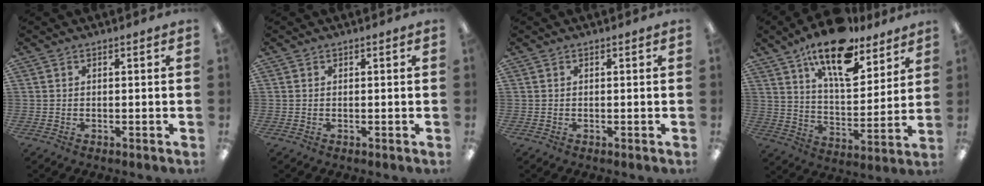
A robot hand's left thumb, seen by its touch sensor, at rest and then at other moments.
{"total": 0.0}
{"total": 0.0}
{"total": 18.0, "force": [13.1, 7.1, 10.1], "torque": [-0.165, -0.072, 0.224]}